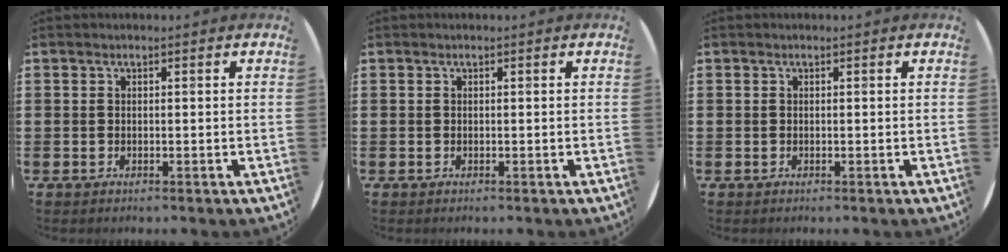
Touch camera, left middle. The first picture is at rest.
{"total": 0.0}
{"total": 0.0}